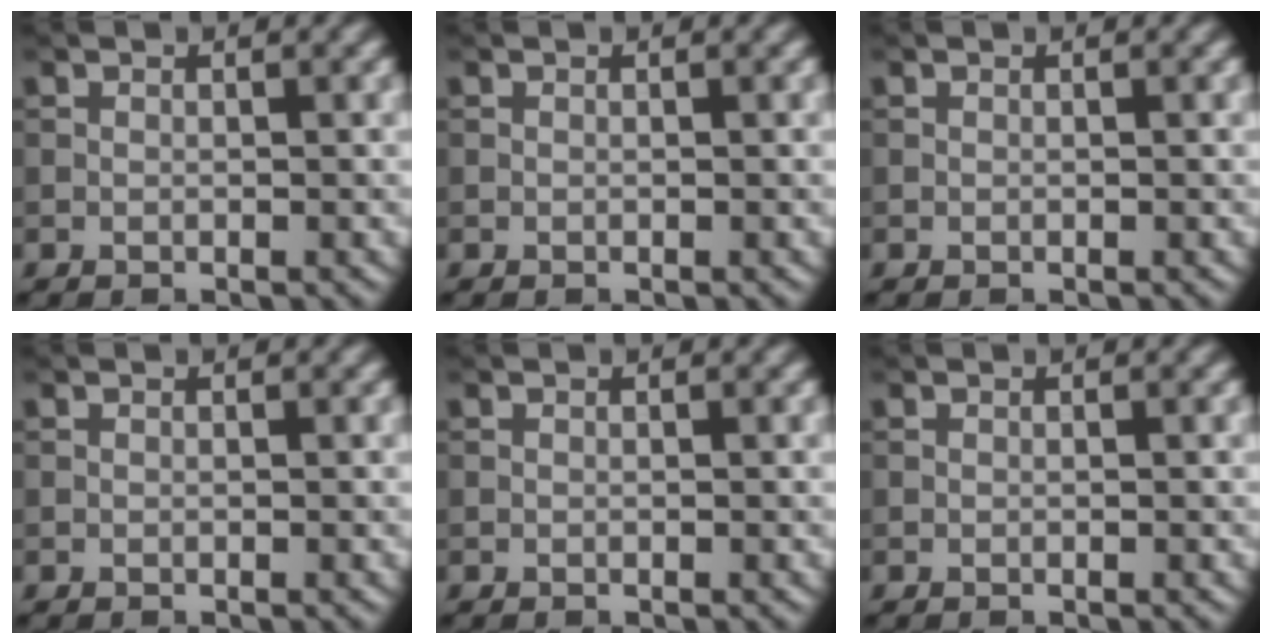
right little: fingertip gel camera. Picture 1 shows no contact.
{"total": 0.0}
{"total": 0.0}
{"total": 0.0}
{"total": 0.0}
{"total": 0.0}